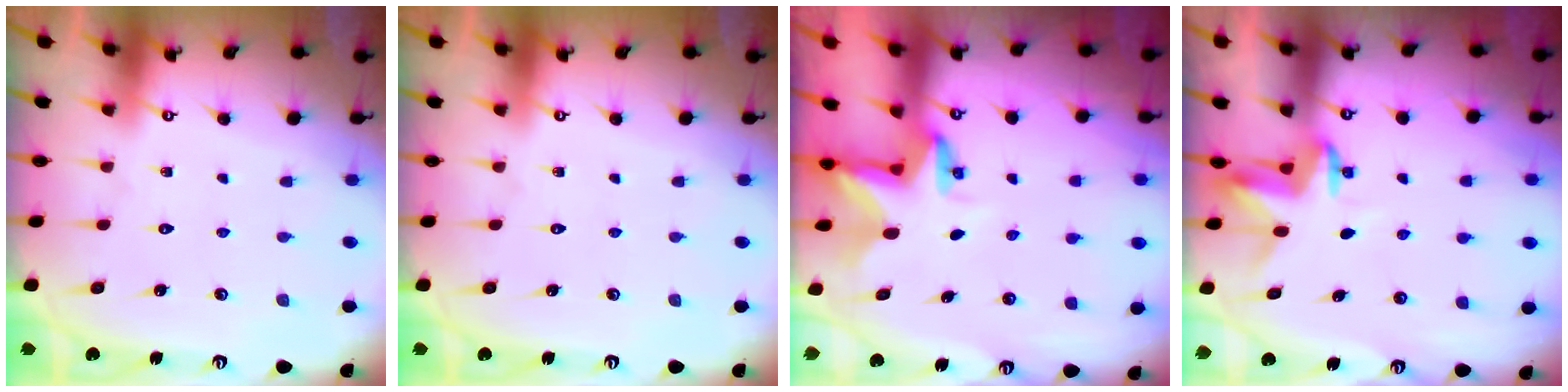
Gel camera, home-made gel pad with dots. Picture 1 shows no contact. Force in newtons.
{"total": 0.0}
{"total": 2.8, "press": 2.8, "slide": 0.2}
{"total": 3.3, "press": 3.3, "slide": 0.3}